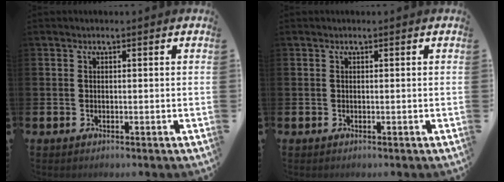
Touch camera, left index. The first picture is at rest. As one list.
[{"total": 0.0}]